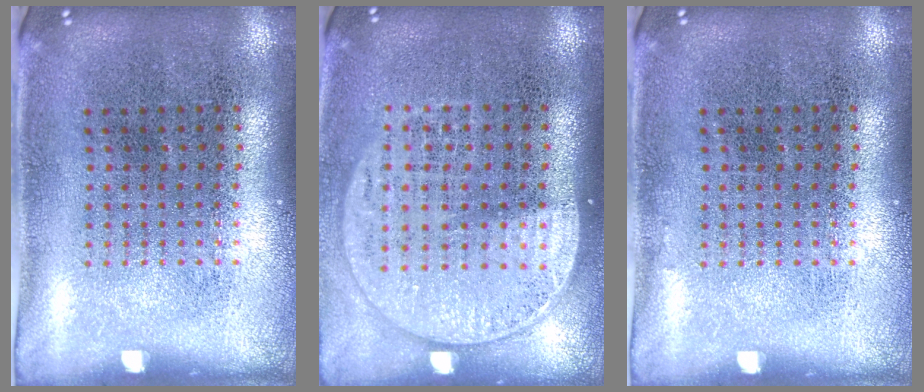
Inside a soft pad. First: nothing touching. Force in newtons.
{"total": 1.6, "press": 1.4, "slide": 0.7}
{"total": 0.0}